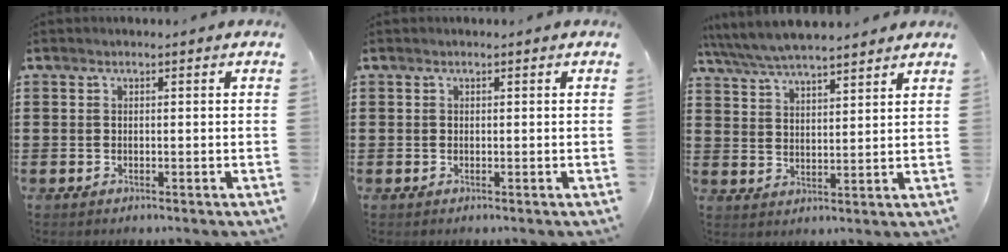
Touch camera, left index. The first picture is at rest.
{"total": 0.0}
{"total": 6.0, "force": [5.7, 0.6, 1.9], "torque": [-0.058, -0.019, 0.102]}